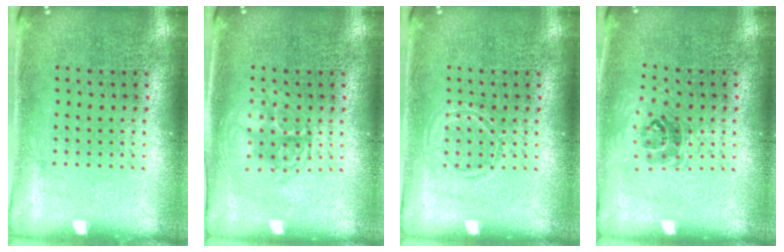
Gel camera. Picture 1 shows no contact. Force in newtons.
{"total": 1.3, "press": 1.3, "slide": 0.2}
{"total": 1.0, "press": 1.0, "slide": 0.1}
{"total": 1.0, "press": 0.9, "slide": 0.5}